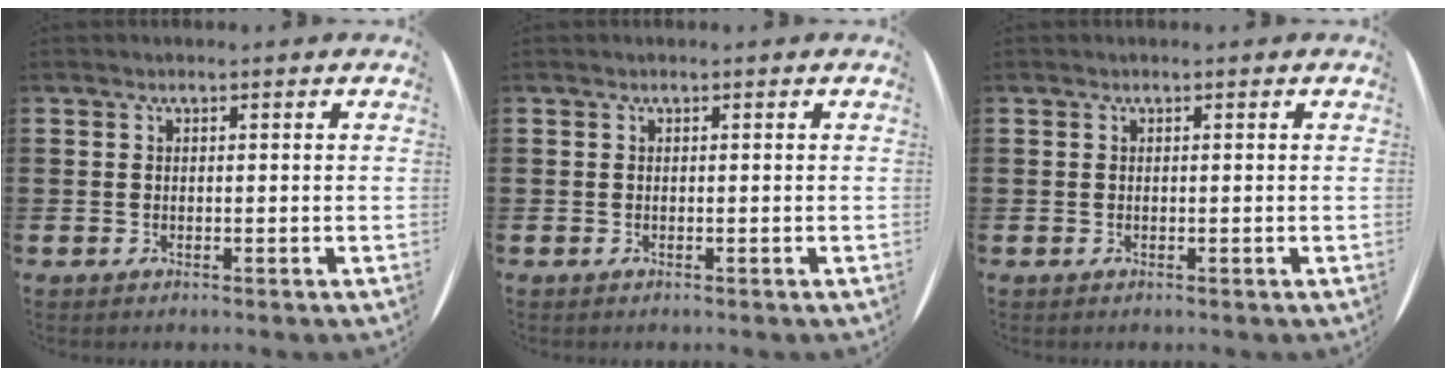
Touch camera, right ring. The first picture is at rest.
{"total": 0.0}
{"total": 0.0}